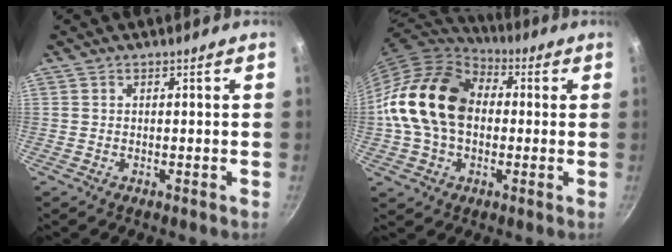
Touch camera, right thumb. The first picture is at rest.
{"total": 19.1, "force": [0.5, 13.8, 13.3], "torque": [-0.224, 0.036, -0.004]}